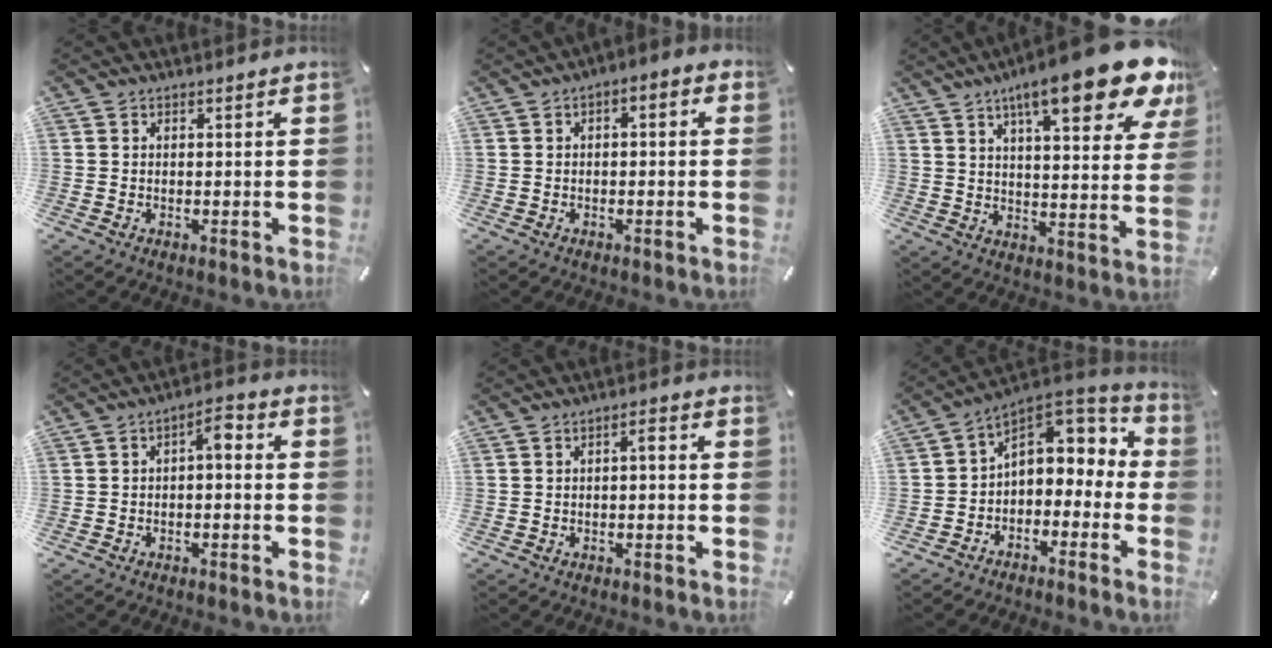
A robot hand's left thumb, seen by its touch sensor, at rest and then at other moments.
{"total": 2.8, "force": [-1.7, 1.0, 2.0], "torque": [-0.031, 0.015, -0.033]}
{"total": 20.3, "force": [12.2, 5.6, 15.2], "torque": [-0.231, -0.062, 0.192]}
{"total": 4.3, "force": [-1.6, 2.0, 3.5], "torque": [-0.057, 0.021, -0.035]}
{"total": 2.0, "force": [-0.7, 0.7, 1.8], "torque": [-0.034, 0.009, -0.017]}
{"total": 8.6, "force": [2.3, 6.6, 5.1], "torque": [-0.073, -0.017, 0.043]}